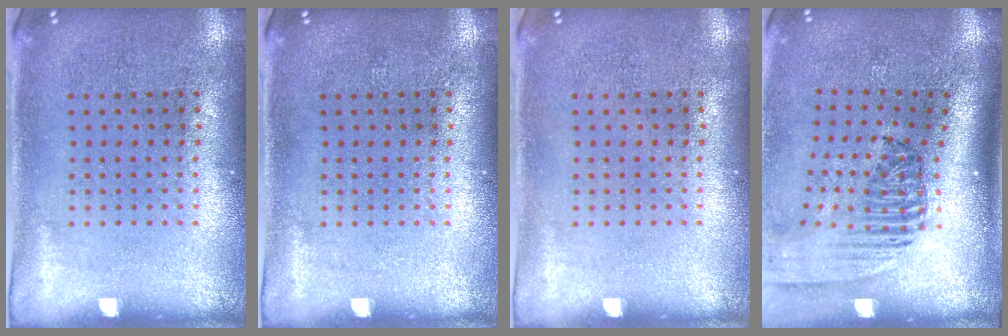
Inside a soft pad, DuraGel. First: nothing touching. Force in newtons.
{"total": 0.0}
{"total": 0.0}
{"total": 2.3, "press": 1.6, "slide": 1.7}